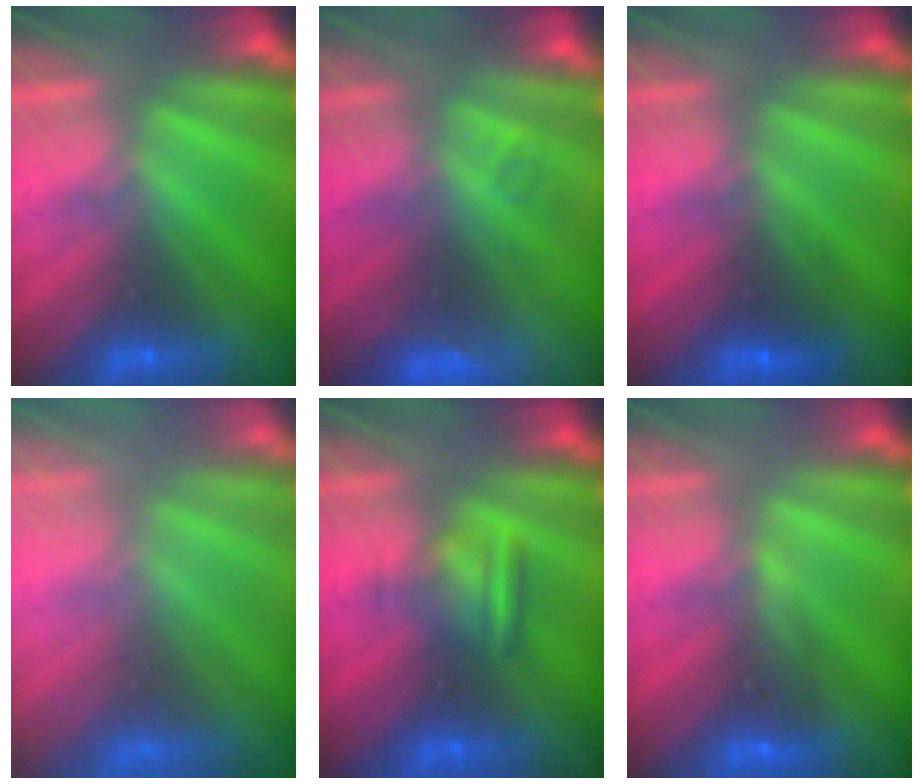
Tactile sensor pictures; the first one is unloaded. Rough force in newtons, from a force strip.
{"total": 4.6}
{"total": 2.6}
{"total": 11.8}
{"total": 9.3}
{"total": 4.6}